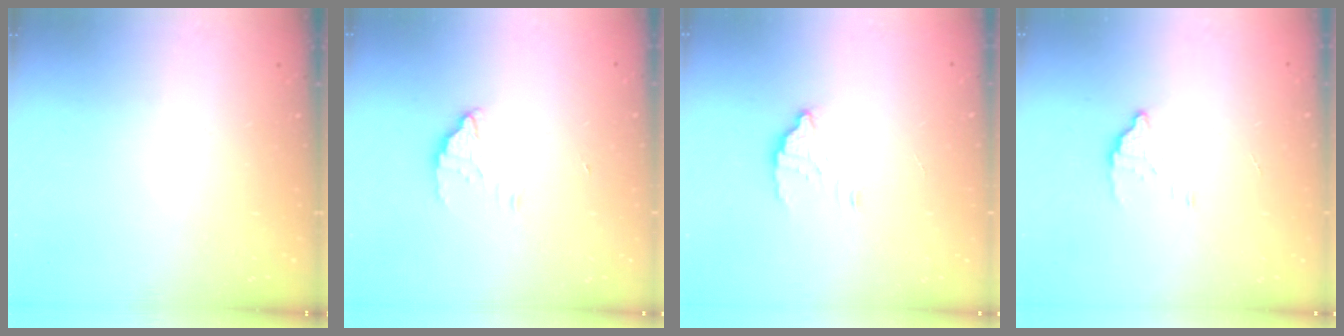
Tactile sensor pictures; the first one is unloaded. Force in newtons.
{"total": 1.7, "press": 1.7, "slide": 0.1}
{"total": 2.8, "press": 2.8, "slide": 0.3}
{"total": 1.8, "press": 1.7, "slide": 0.1}